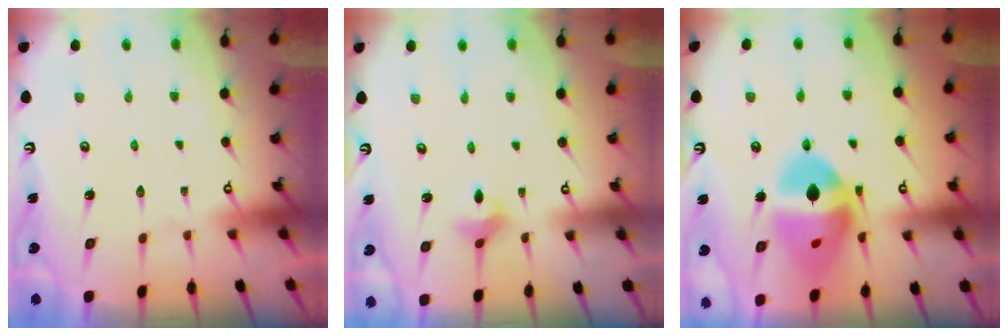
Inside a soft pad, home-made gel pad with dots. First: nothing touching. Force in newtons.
{"total": 2.8, "press": 2.8, "slide": 0.2}
{"total": 16.2, "press": 15.2, "slide": 5.6}